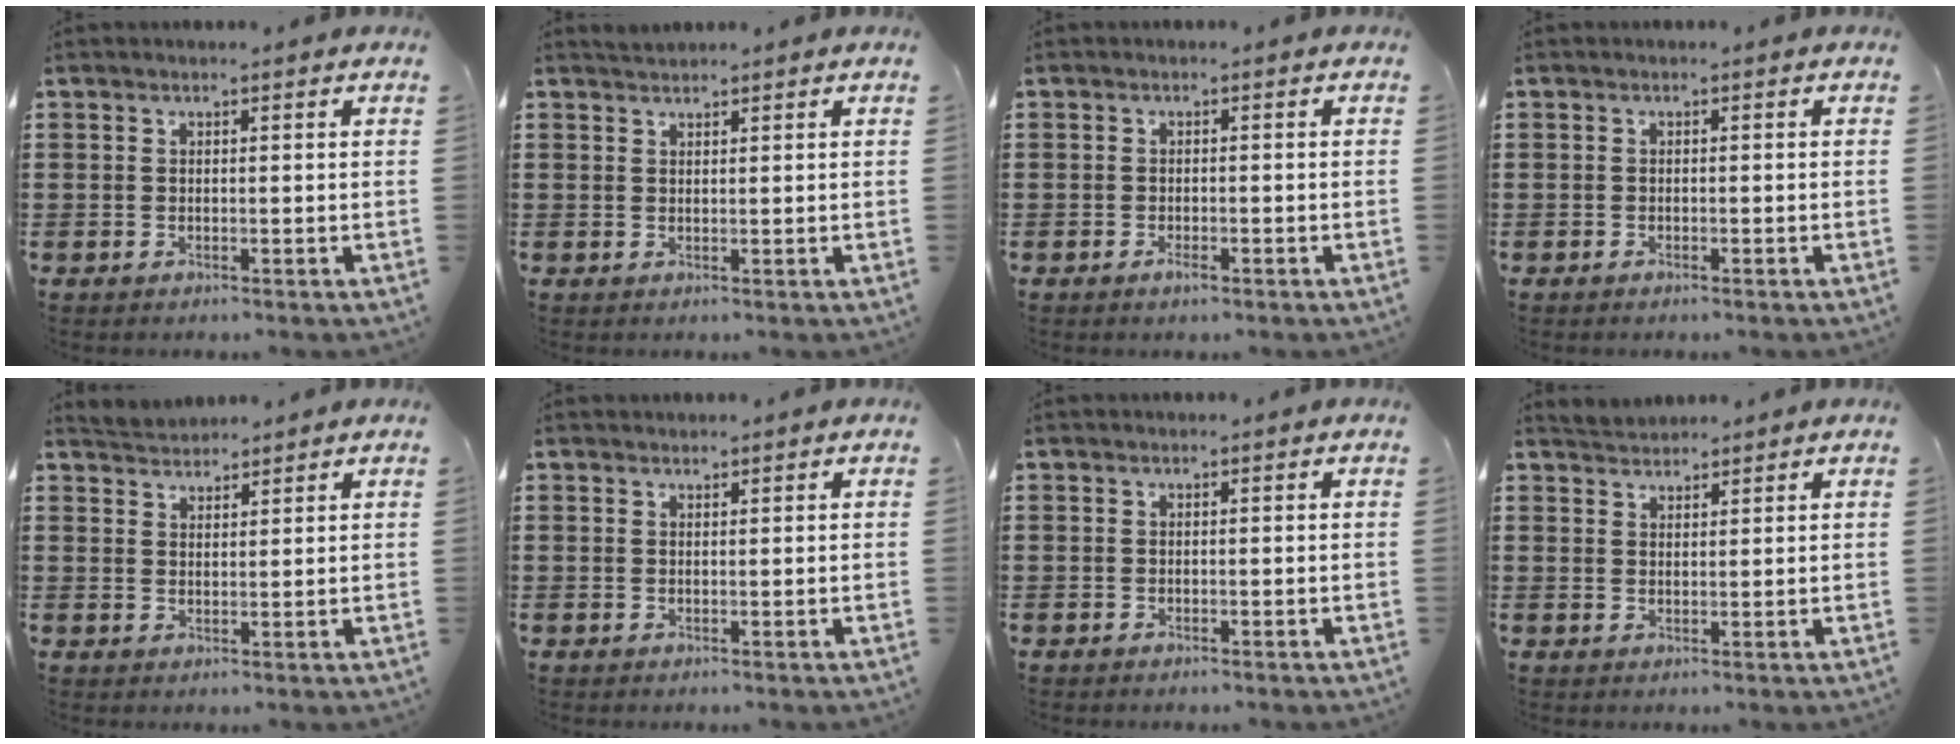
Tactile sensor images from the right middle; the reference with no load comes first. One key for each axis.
{"total": 0.6, "fx": 0.6, "fy": 0.1, "fz": 0.0, "tx": 0.000, "ty": 0.003, "tz": 0.011}
{"total": 1.2, "fx": -0.8, "fy": 0.4, "fz": 0.8, "tx": -0.017, "ty": -0.003, "tz": -0.014}
{"total": 0.5, "fx": -0.5, "fy": 0.1, "fz": 0.2, "tx": -0.005, "ty": -0.002, "tz": -0.009}
{"total": 2.2, "fx": 2.1, "fy": 0.2, "fz": -0.4, "tx": 0.001, "ty": -0.005, "tz": 0.042}
{"total": 0.0}
{"total": 0.0}
{"total": 1.7, "fx": 1.6, "fy": 0.1, "fz": -0.3, "tx": 0.000, "ty": 0.000, "tz": 0.033}